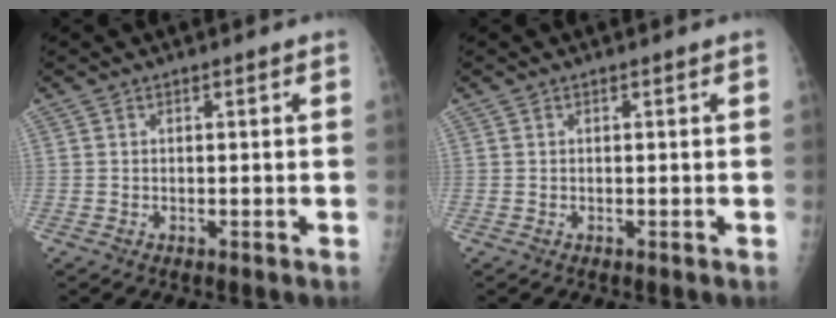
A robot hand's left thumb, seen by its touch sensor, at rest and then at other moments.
{"total": 0.0}